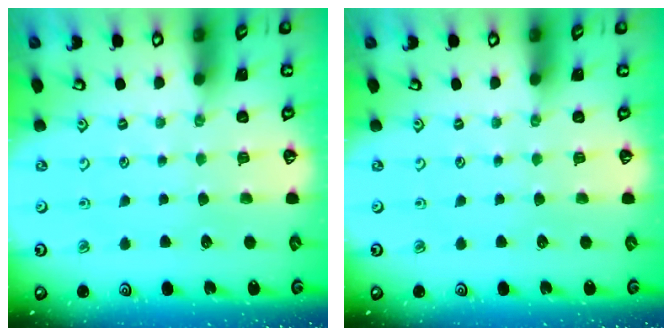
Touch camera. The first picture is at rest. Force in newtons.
{"total": 0.0}